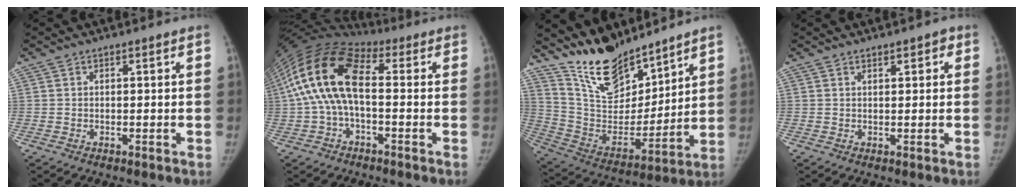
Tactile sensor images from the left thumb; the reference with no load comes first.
{"total": 15.8, "force": [0.5, 8.2, 13.5], "torque": [-0.269, 0.043, -0.002]}
{"total": 17.2, "force": [14.6, 6.3, 6.4], "torque": [-0.072, -0.091, 0.279]}
{"total": 2.1, "force": [1.1, 1.1, 1.5], "torque": [-0.008, -0.002, 0.013]}